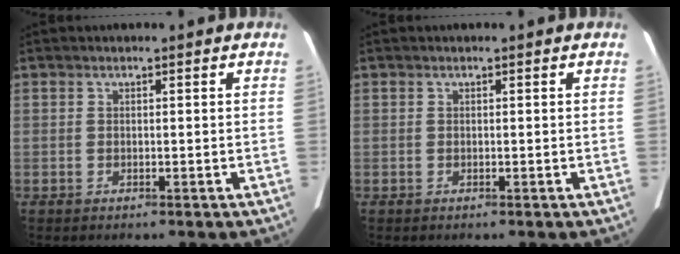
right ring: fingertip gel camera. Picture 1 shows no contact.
{"total": 0.0}